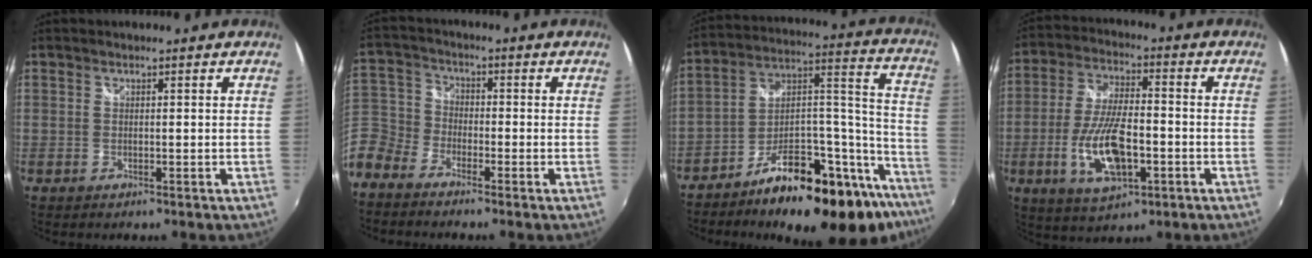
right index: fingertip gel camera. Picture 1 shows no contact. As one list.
[{"total": 10.6, "force": [-6.6, 7.6, 3.4], "torque": [-0.099, 0.016, -0.154]}, {"total": 26.2, "force": [-19.7, 8.4, 15.1], "torque": [-0.166, 0.053, -0.283]}, {"total": 13.6, "force": [-4.0, 5.5, 11.7], "torque": [-0.239, -0.008, -0.071]}]